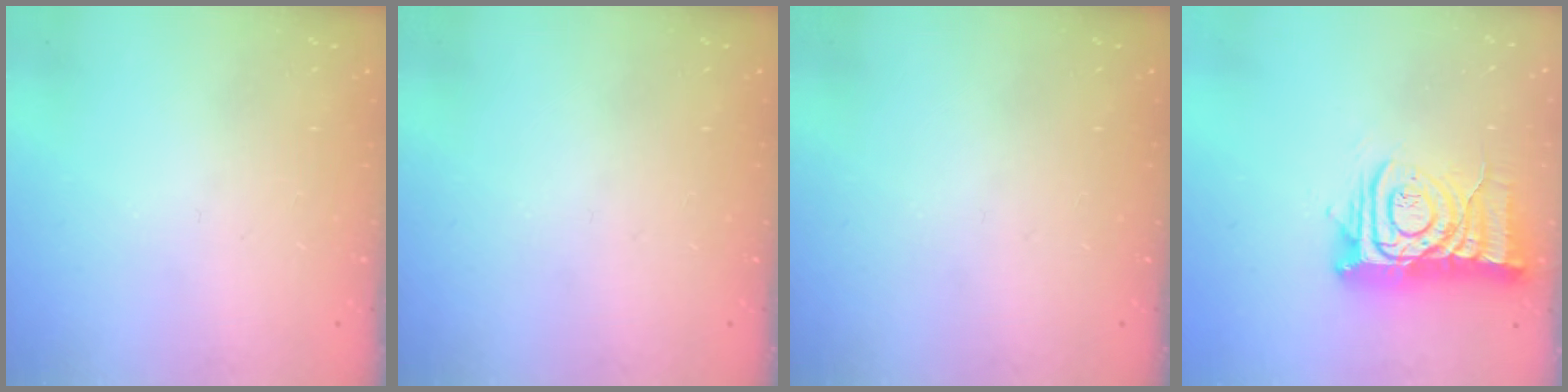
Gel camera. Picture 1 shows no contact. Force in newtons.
{"total": 0.0}
{"total": 0.0}
{"total": 12.8, "press": 12.8, "slide": 1.4}